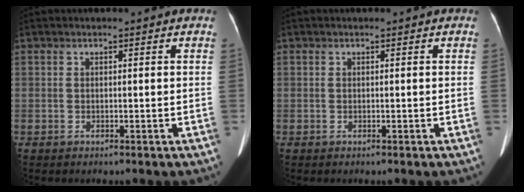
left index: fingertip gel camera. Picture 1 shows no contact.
{"total": 0.0}